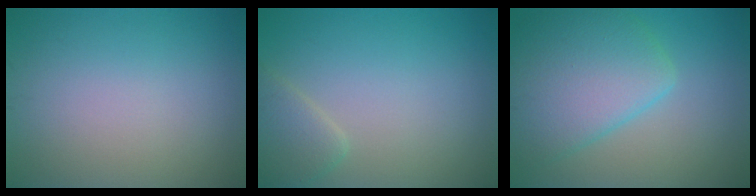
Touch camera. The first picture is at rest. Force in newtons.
{"total": 2.3, "press": 2.3, "slide": 0.2}
{"total": 7.0, "press": 7.0, "slide": 0.5}